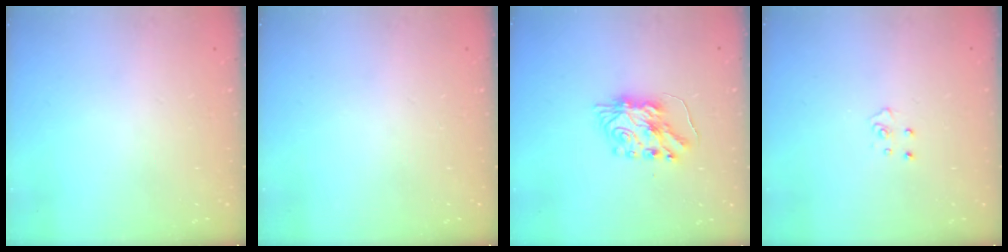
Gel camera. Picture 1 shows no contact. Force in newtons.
{"total": 0.0}
{"total": 7.8, "press": 7.7, "slide": 0.6}
{"total": 3.8, "press": 3.8, "slide": 0.3}